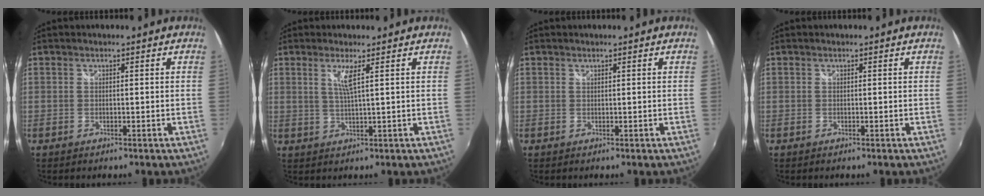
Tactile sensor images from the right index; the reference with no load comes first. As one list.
[{"total": 3.2, "force": [1.7, -0.5, 2.6], "torque": [-0.051, -0.003, 0.033]}, {"total": 0.0}, {"total": 0.0}]